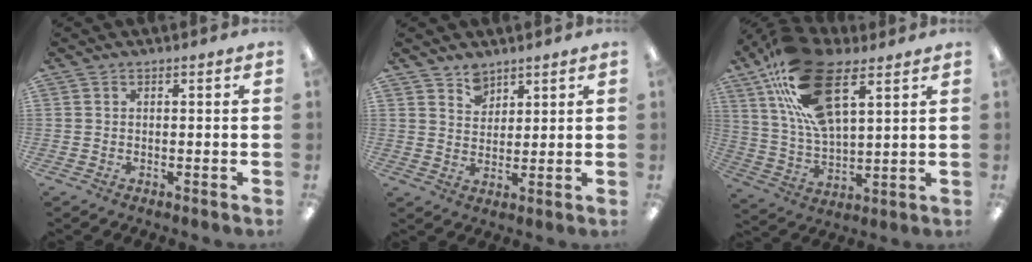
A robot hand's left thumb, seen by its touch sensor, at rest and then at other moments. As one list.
[{"total": 4.9, "force": [4.0, 2.7, 0.6], "torque": [-0.008, -0.022, 0.076]}, {"total": 21.2, "force": [11.7, 9.3, 15.0], "torque": [-0.281, -0.037, 0.210]}]